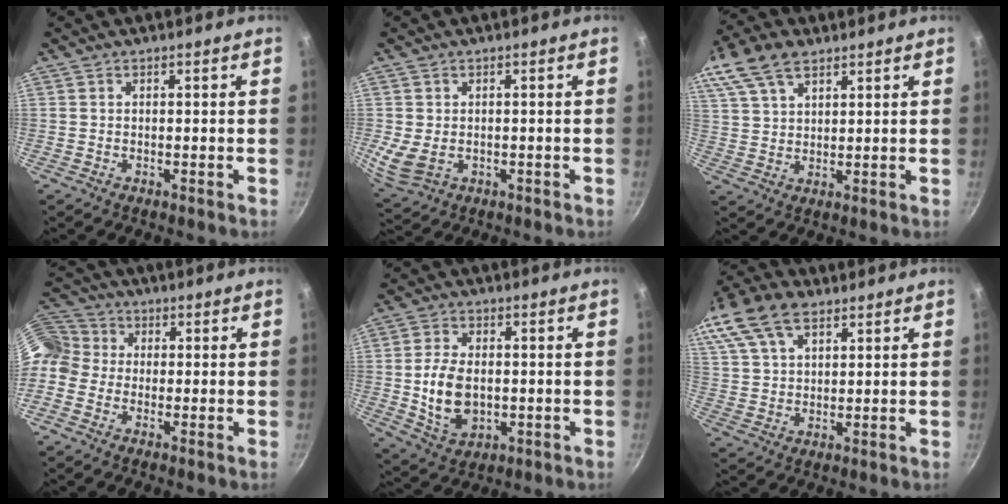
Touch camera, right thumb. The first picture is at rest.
{"total": 5.8, "force": [-0.6, 4.3, 3.9], "torque": [-0.081, -0.011, -0.001]}
{"total": 14.8, "force": [8.9, 8.4, 8.4], "torque": [-0.181, 0.023, 0.172]}
{"total": 9.3, "force": [-0.5, 8.4, 3.8], "torque": [-0.072, 0.032, -0.032]}
{"total": 10.3, "force": [-0.5, 6.7, 7.8], "torque": [-0.138, 0.000, -0.001]}
{"total": 20.8, "force": [11.6, 12.3, 12.0], "torque": [-0.279, 0.042, 0.218]}